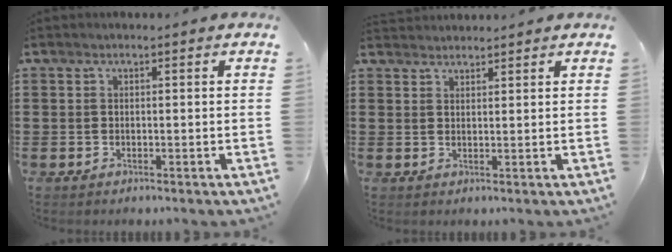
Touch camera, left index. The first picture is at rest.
{"total": 1.8, "force": [1.8, 0.2, -0.1], "torque": [-0.003, 0.000, 0.036]}